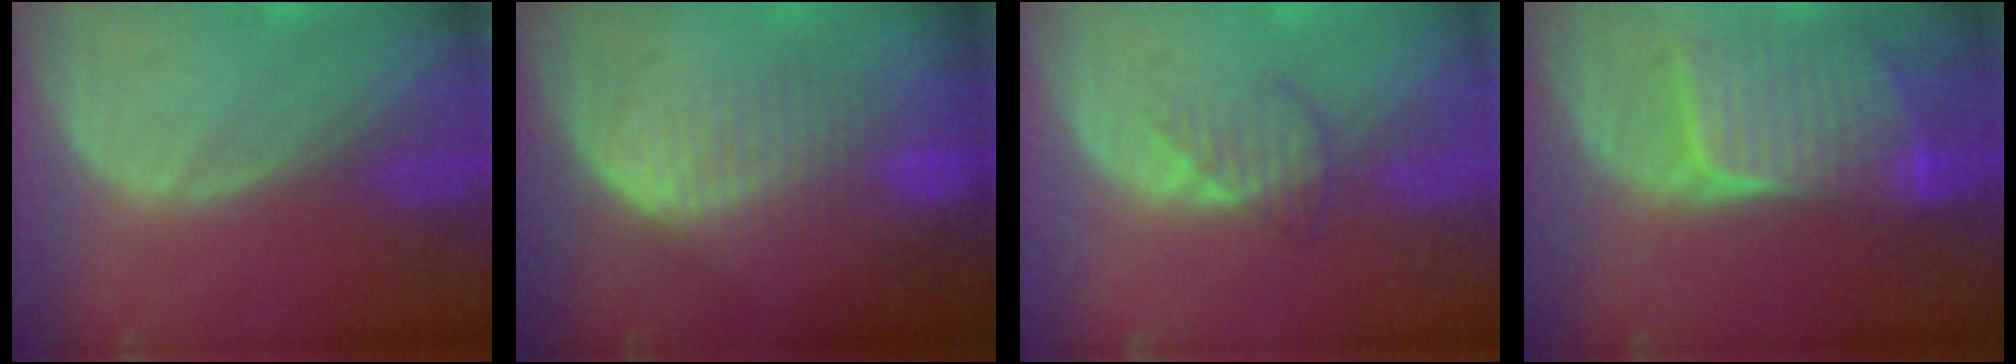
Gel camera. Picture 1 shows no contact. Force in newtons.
{"total": 8.6, "press": 7.3, "slide": 4.4}
{"total": 2.8, "press": 2.7, "slide": 0.8}
{"total": 8.1, "press": 7.8, "slide": 2.3}